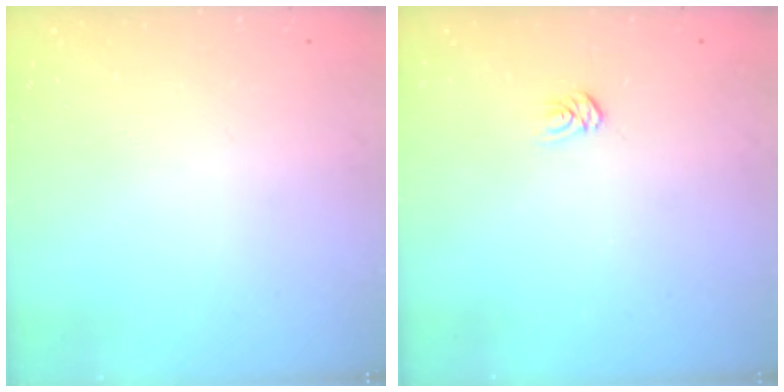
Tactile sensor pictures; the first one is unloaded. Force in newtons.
{"total": 2.9, "press": 2.9, "slide": 0.2}